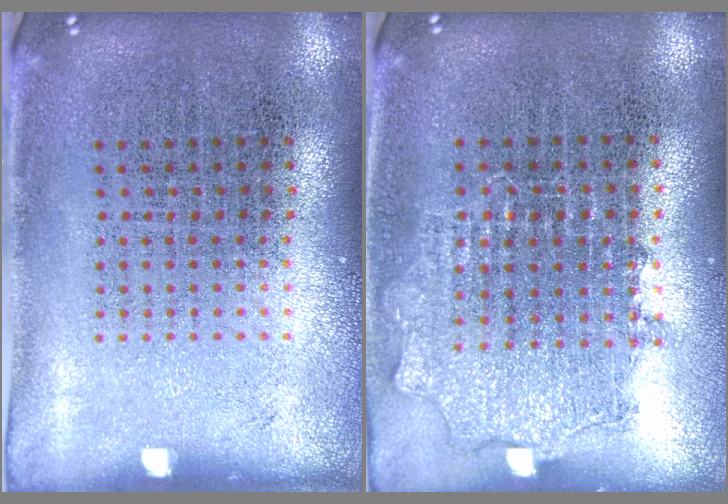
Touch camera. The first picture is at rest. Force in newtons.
{"total": 0.9, "press": 0.9, "slide": 0.2}